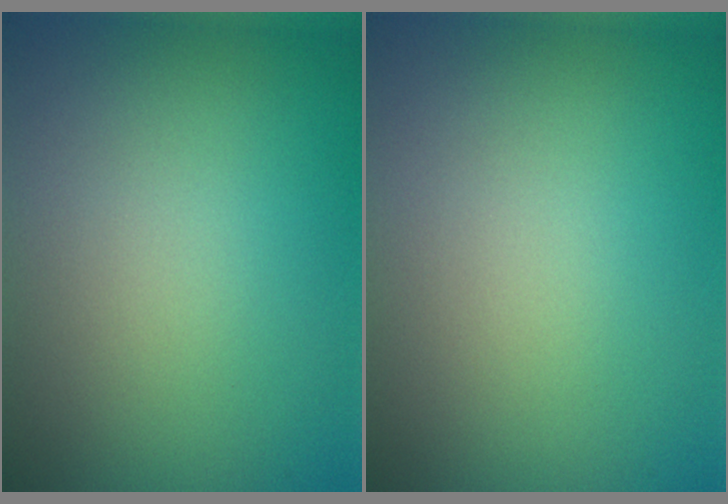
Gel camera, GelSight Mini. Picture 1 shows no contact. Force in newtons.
{"total": 0.0}